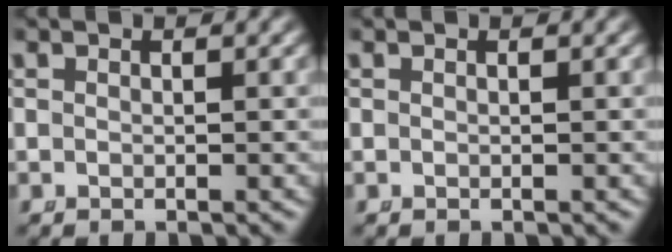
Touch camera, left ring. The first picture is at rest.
{"total": 0.0}